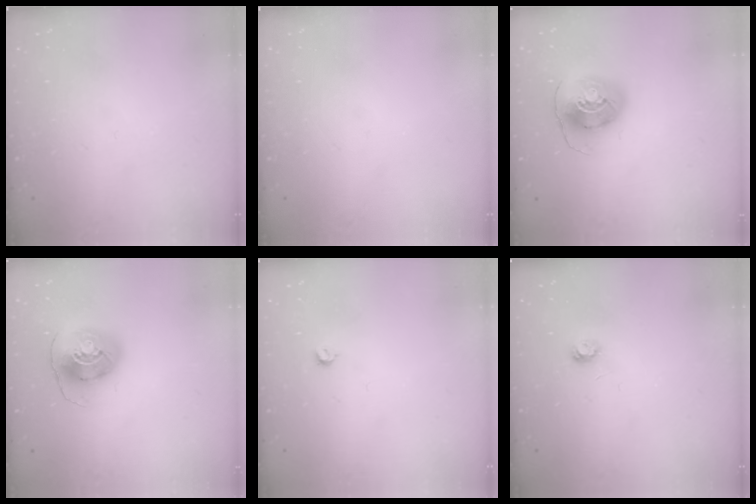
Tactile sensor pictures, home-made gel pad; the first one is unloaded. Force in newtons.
{"total": 0.0}
{"total": 8.1, "press": 8.0, "slide": 1.2}
{"total": 8.1, "press": 8.0, "slide": 1.2}
{"total": 3.4, "press": 3.4, "slide": 0.6}
{"total": 4.2, "press": 4.2, "slide": 0.5}